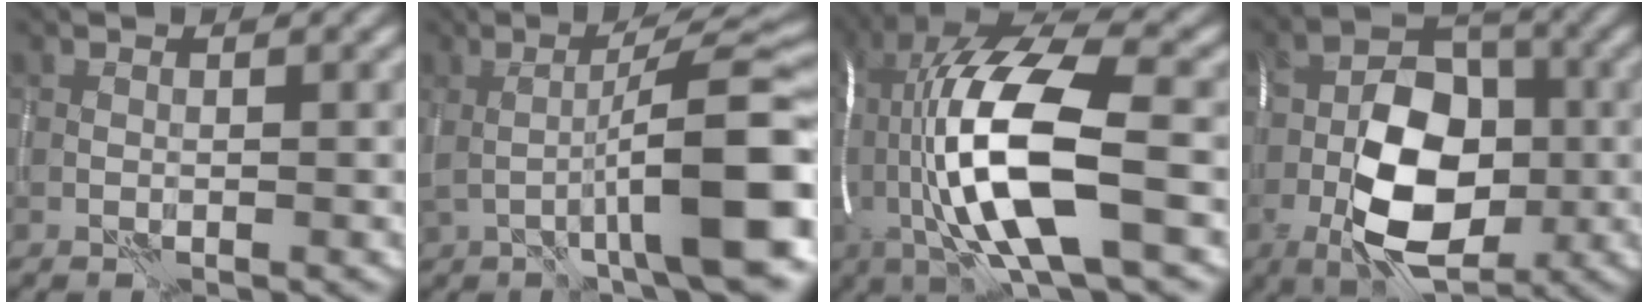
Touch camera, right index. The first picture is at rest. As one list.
[{"total": 10.1, "force": [-1.1, 2.1, 9.8], "torque": [-0.125, 0.010, -0.023]}, {"total": 14.5, "force": [-1.4, 4.8, 13.6], "torque": [-0.271, 0.015, -0.031]}, {"total": 10.4, "force": [-3.0, 6.0, 8.0], "torque": [-0.137, 0.006, -0.059]}]